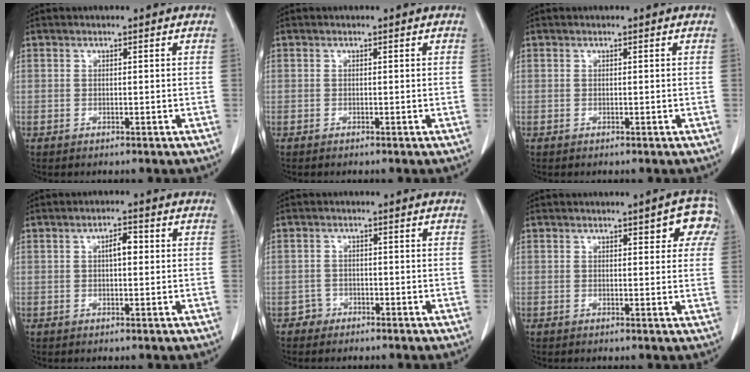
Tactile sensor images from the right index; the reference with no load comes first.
{"total": 0.0}
{"total": 0.0}
{"total": 2.8, "force": [0.4, 1.0, 2.5], "torque": [-0.041, 0.005, 0.005]}
{"total": 1.8, "force": [-1.2, 1.3, -0.4], "torque": [0.010, 0.009, -0.028]}
{"total": 5.4, "force": [2.5, 1.9, 4.4], "torque": [-0.036, 0.011, 0.020]}